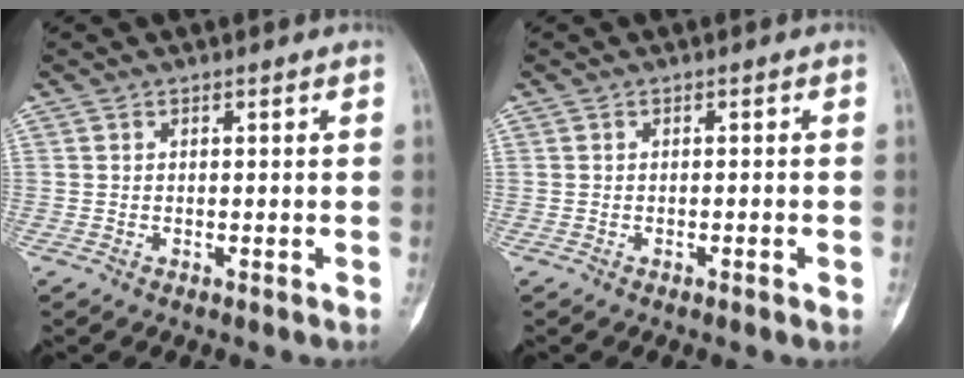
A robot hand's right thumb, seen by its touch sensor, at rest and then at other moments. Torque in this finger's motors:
{"motor_torque": [-0.23, -0.16, 0.04, 0.02, -0.07]}